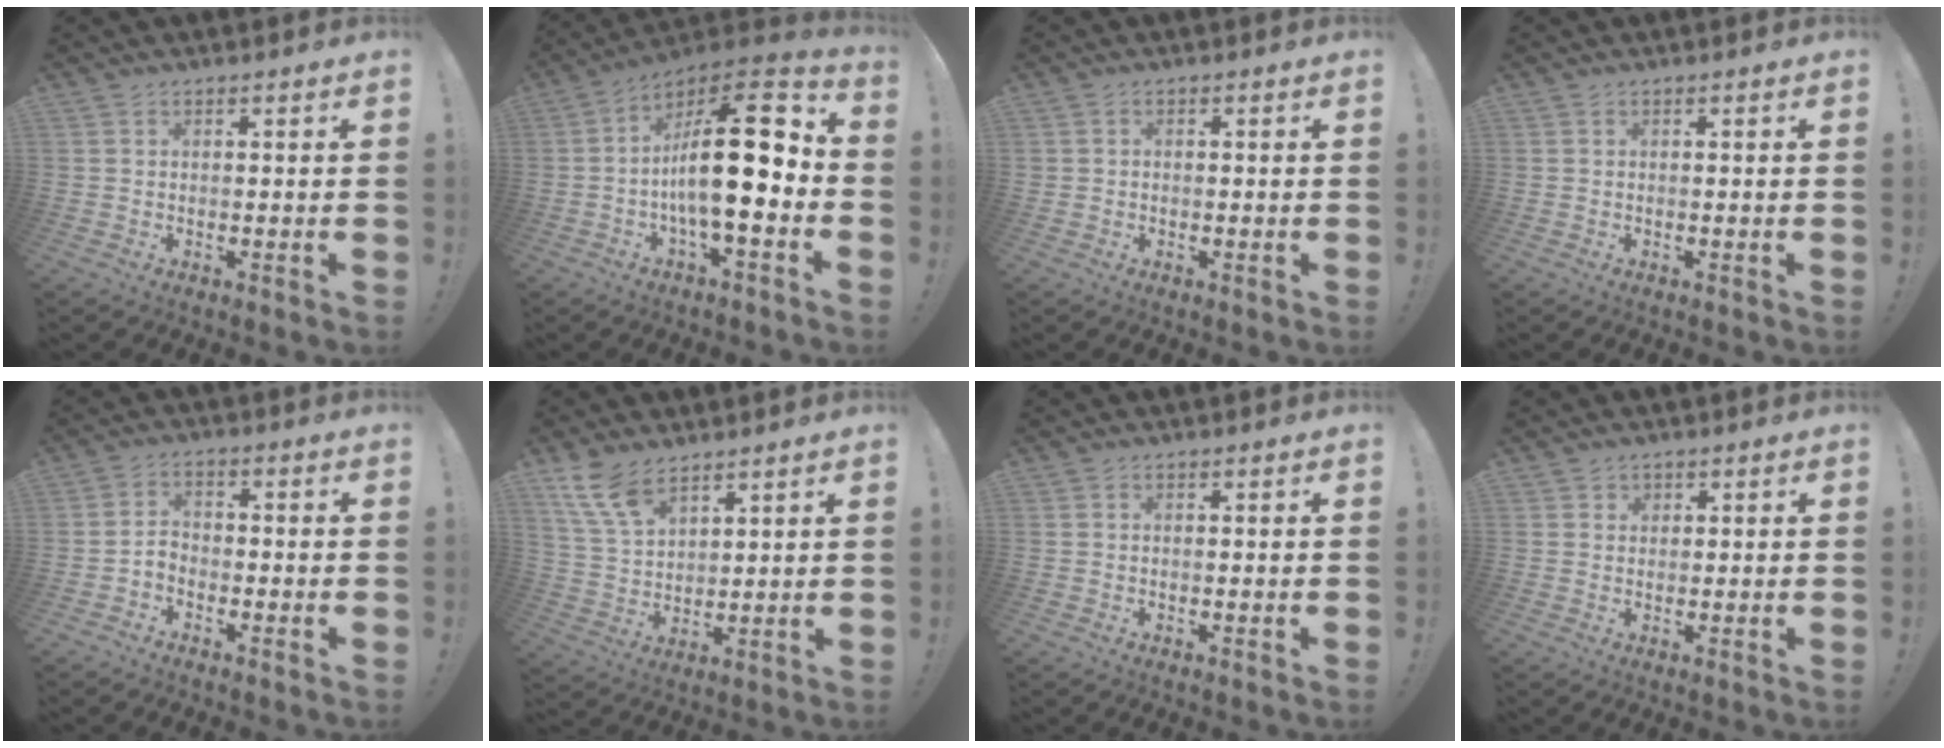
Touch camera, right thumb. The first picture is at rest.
{"total": 22.1, "force": [-1.1, 7.9, 20.6], "torque": [-0.332, 0.011, -0.017]}
{"total": 1.2, "force": [-0.5, 1.0, 0.5], "torque": [-0.012, 0.007, -0.009]}
{"total": 0.0}
{"total": 3.6, "force": [-2.5, 2.0, 1.6], "torque": [-0.036, 0.007, -0.047]}
{"total": 10.3, "force": [7.4, 4.8, 5.2], "torque": [-0.110, -0.032, 0.148]}
{"total": 0.0}
{"total": 1.4, "force": [0.8, 1.2, 0.1], "torque": [0.001, -0.004, 0.014]}